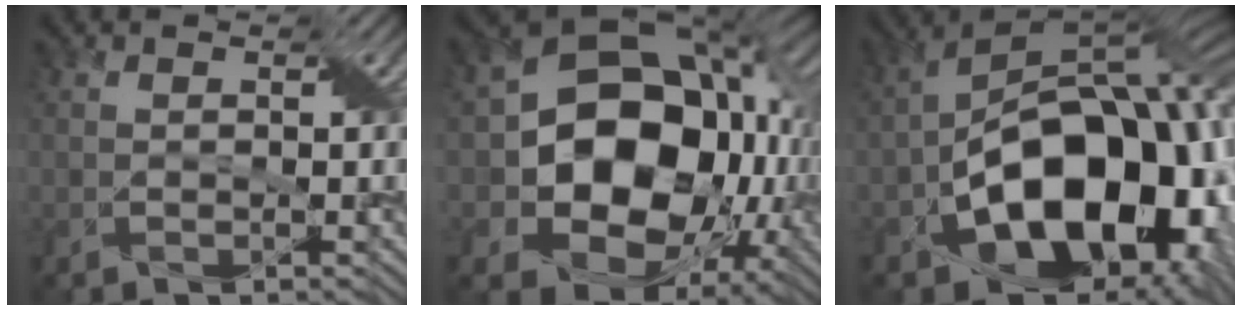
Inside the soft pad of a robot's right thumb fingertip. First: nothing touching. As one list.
[{"total": 16.7, "force": [-0.8, 12.9, 10.6], "torque": [-0.175, -0.042, 0.001]}, {"total": 18.6, "force": [-6.2, 11.2, 13.4], "torque": [-0.198, -0.024, -0.100]}]